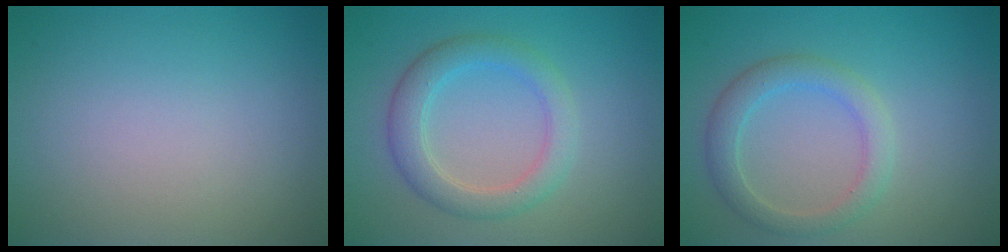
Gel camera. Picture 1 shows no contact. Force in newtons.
{"total": 3.5, "press": 3.5, "slide": 0.2}
{"total": 2.9, "press": 2.9, "slide": 0.2}